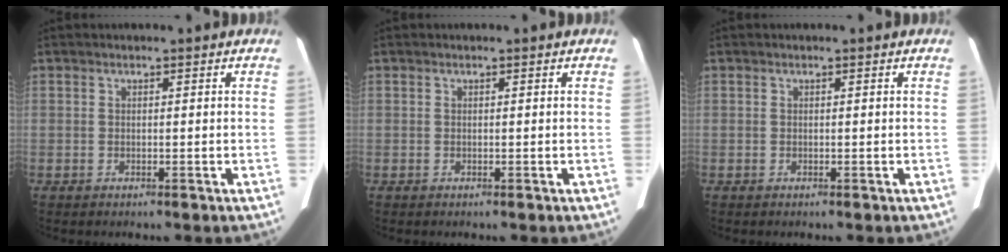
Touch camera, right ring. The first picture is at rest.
{"total": 0.0}
{"total": 0.0}